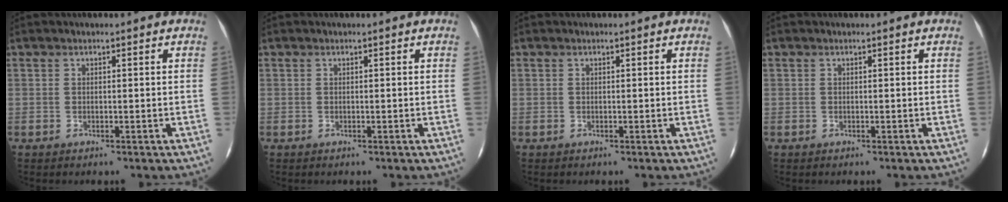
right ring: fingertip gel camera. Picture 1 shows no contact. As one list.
[{"total": 0.0}, {"total": 0.0}, {"total": 0.0}]